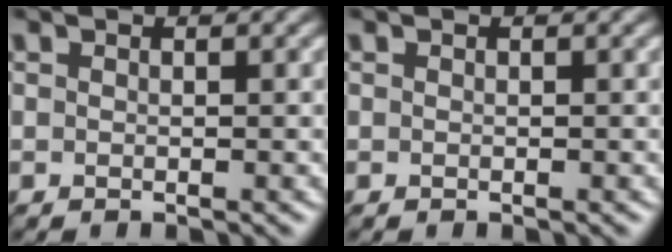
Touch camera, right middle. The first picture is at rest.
{"total": 0.0}